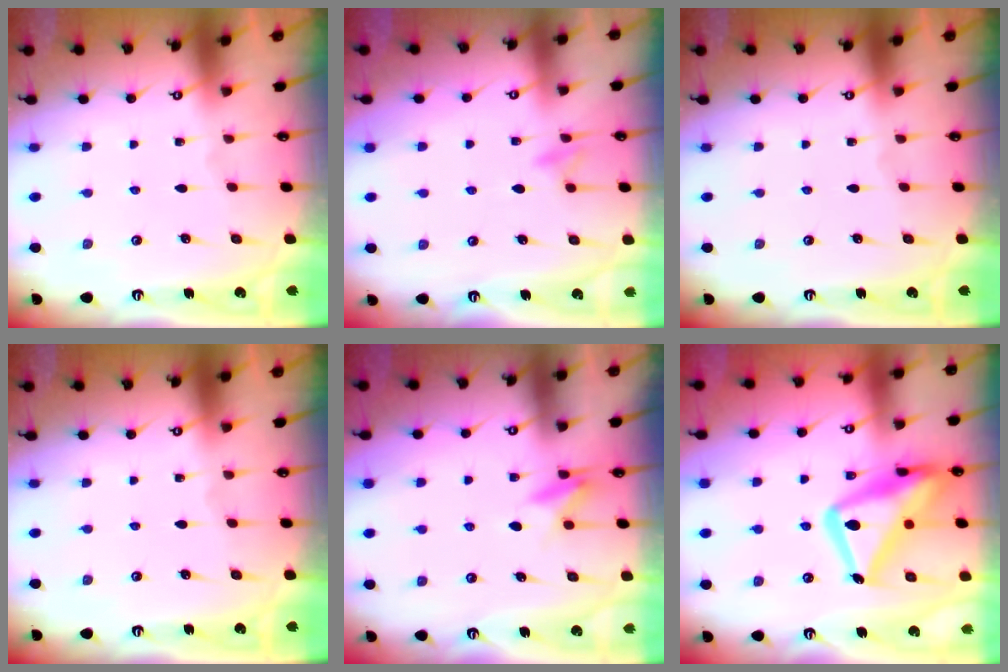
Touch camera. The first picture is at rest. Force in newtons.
{"total": 7.9, "press": 7.9, "slide": 0.8}
{"total": 0.0}
{"total": 0.0}
{"total": 8.2, "press": 8.0, "slide": 1.9}
{"total": 22.0, "press": 21.9, "slide": 1.9}